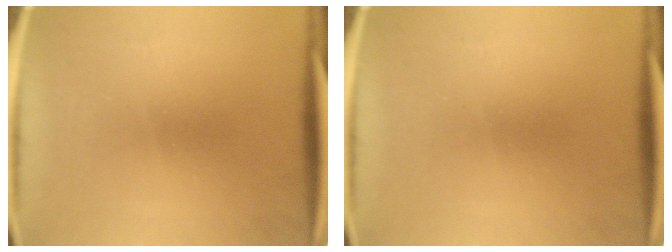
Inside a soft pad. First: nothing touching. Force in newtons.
{"total": 0.0}